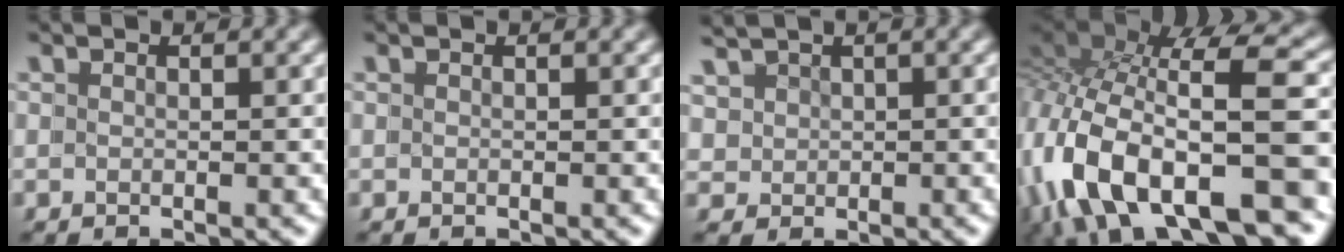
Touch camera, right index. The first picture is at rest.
{"total": 0.0}
{"total": 2.1, "force": [1.4, 1.6, 0.4], "torque": [-0.012, -0.013, 0.032]}
{"total": 12.3, "force": [-0.9, 6.5, 10.4], "torque": [-0.212, -0.036, 0.006]}